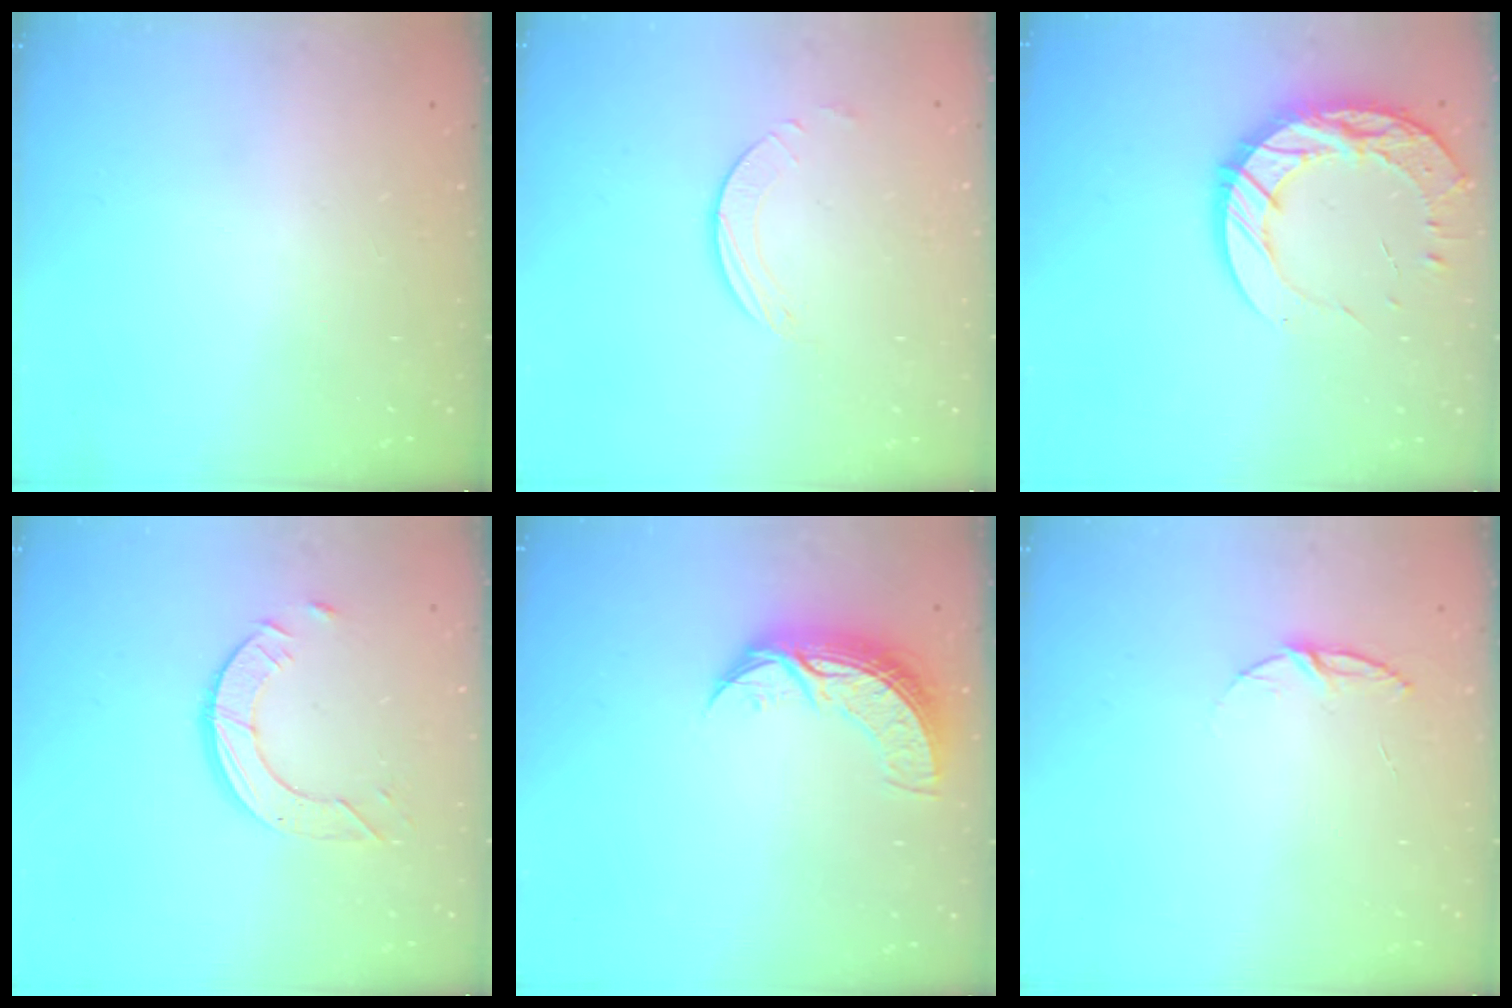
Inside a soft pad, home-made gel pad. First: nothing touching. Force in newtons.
{"total": 2.0, "press": 1.9, "slide": 0.3}
{"total": 16.1, "press": 16.0, "slide": 1.2}
{"total": 6.9, "press": 6.9, "slide": 0.6}
{"total": 7.9, "press": 7.9, "slide": 0.6}
{"total": 5.9, "press": 5.8, "slide": 0.6}